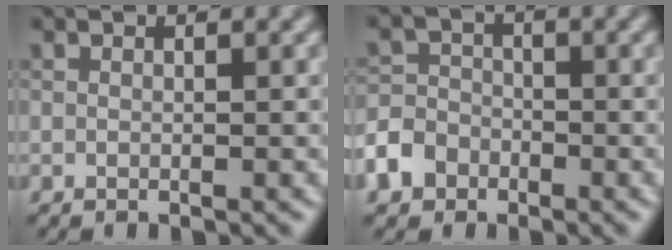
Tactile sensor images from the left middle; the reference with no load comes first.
{"total": 4.6, "force": [-2.8, 3.4, 1.3], "torque": [-0.015, -0.008, -0.059]}